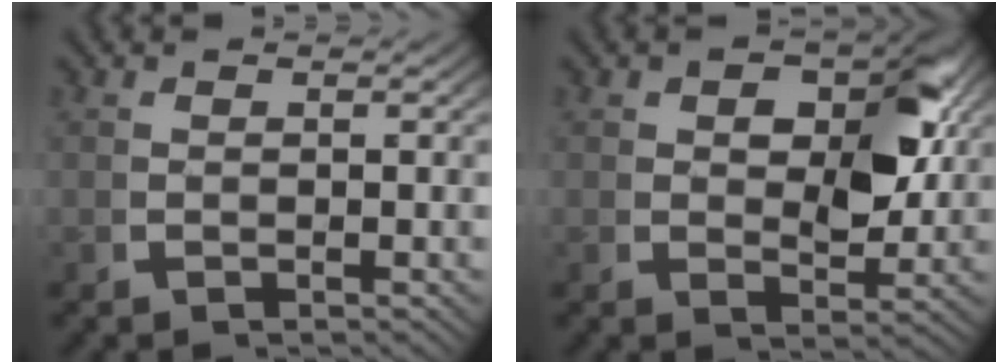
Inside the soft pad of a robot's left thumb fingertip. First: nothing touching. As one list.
[{"total": 6.4, "force": [1.6, 3.3, 5.2], "torque": [-0.064, -0.005, 0.029]}]